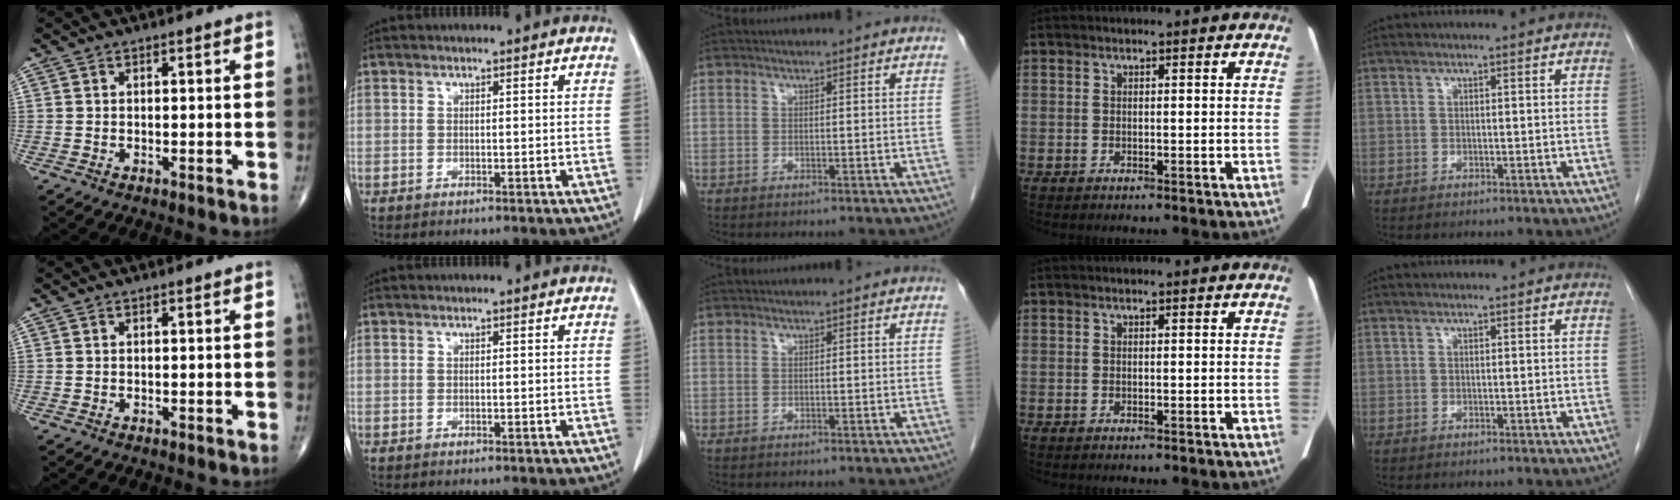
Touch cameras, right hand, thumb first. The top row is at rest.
{}